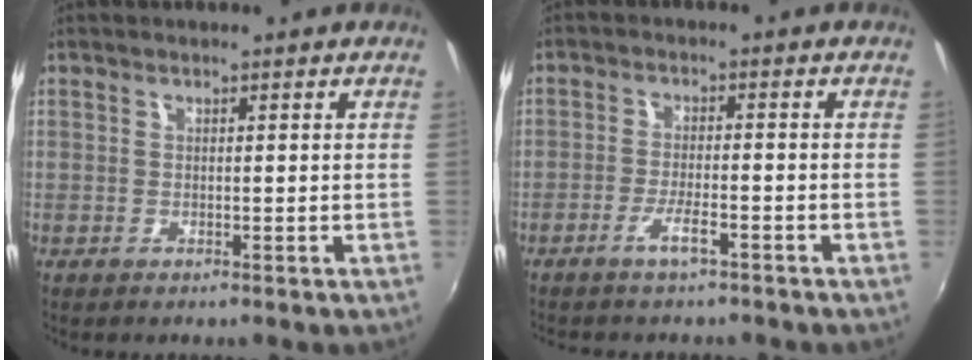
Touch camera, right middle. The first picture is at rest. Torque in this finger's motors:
{"motor_torque": [1.07, -1.07, 0.11, 0.07]}